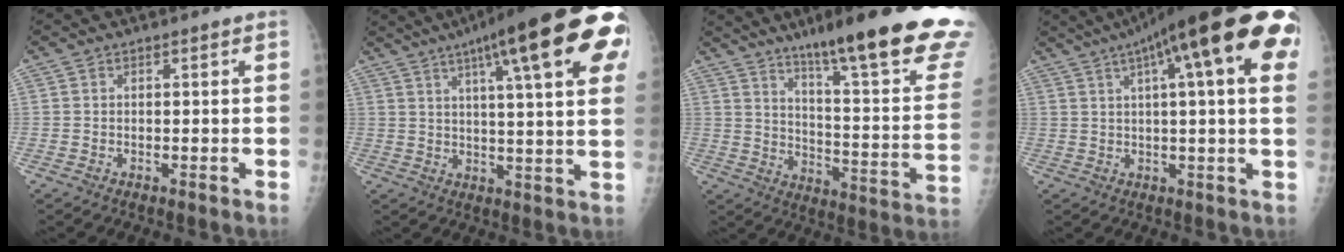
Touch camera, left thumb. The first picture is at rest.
{"total": 24.9, "force": [11.6, 4.8, 21.5], "torque": [-0.281, -0.002, 0.153]}
{"total": 29.5, "force": [20.7, 3.5, 20.8], "torque": [-0.234, -0.102, 0.290]}
{"total": 24.7, "force": [10.7, 5.5, 21.6], "torque": [-0.289, 0.030, 0.145]}